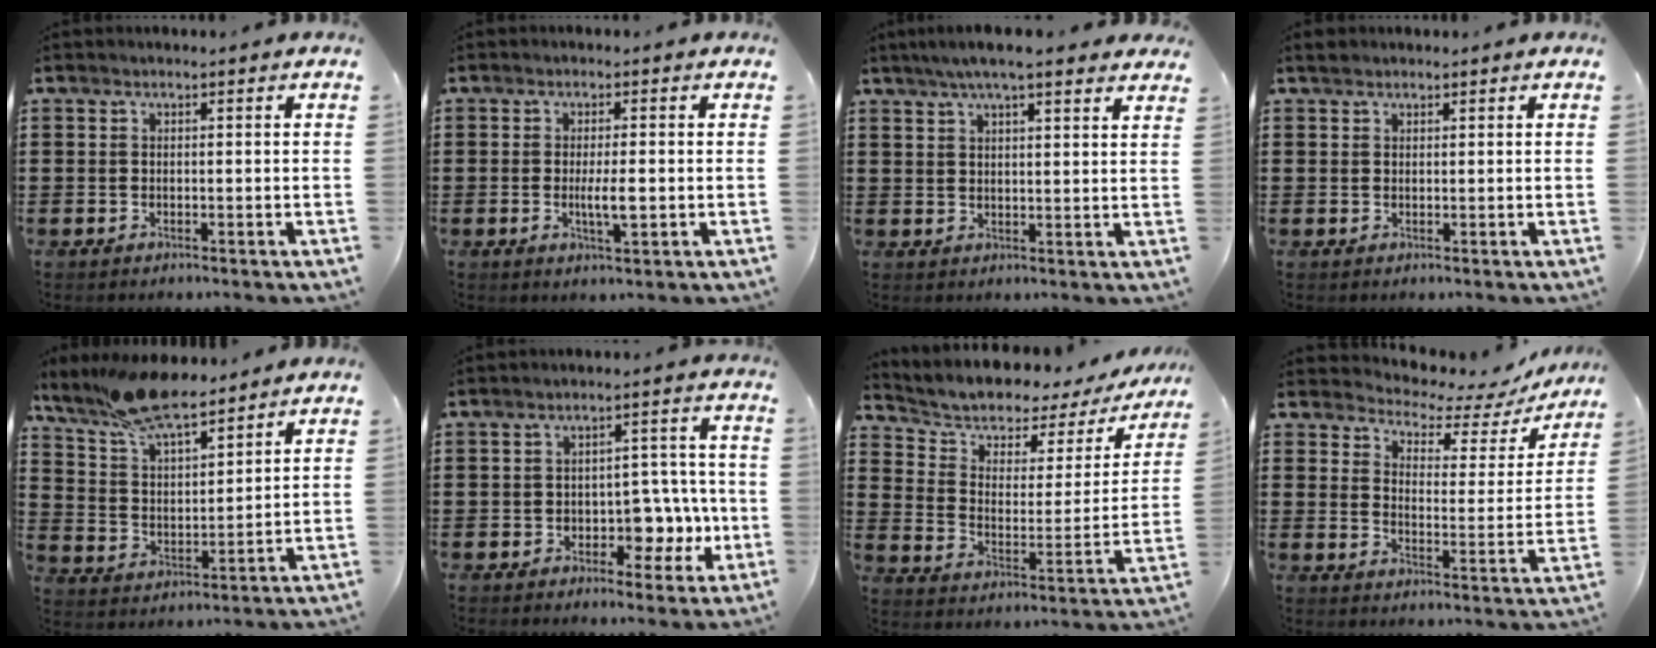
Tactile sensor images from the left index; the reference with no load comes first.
{"total": 3.6, "force": [-0.4, 0.7, 3.6], "torque": [-0.068, -0.005, -0.009]}
{"total": 5.6, "force": [4.6, 0.3, 3.2], "torque": [-0.072, -0.005, 0.081]}
{"total": 1.1, "force": [0.9, 0.6, 0.1], "torque": [-0.005, 0.004, 0.018]}
{"total": 11.0, "force": [9.3, 2.7, 5.3], "torque": [-0.130, -0.024, 0.173]}
{"total": 6.1, "force": [-1.9, 4.4, 3.8], "torque": [-0.057, 0.010, -0.037]}
{"total": 3.6, "force": [2.3, 2.5, 1.4], "torque": [-0.049, -0.022, 0.031]}
{"total": 4.1, "force": [3.8, 1.1, 1.1], "torque": [-0.038, -0.029, 0.057]}